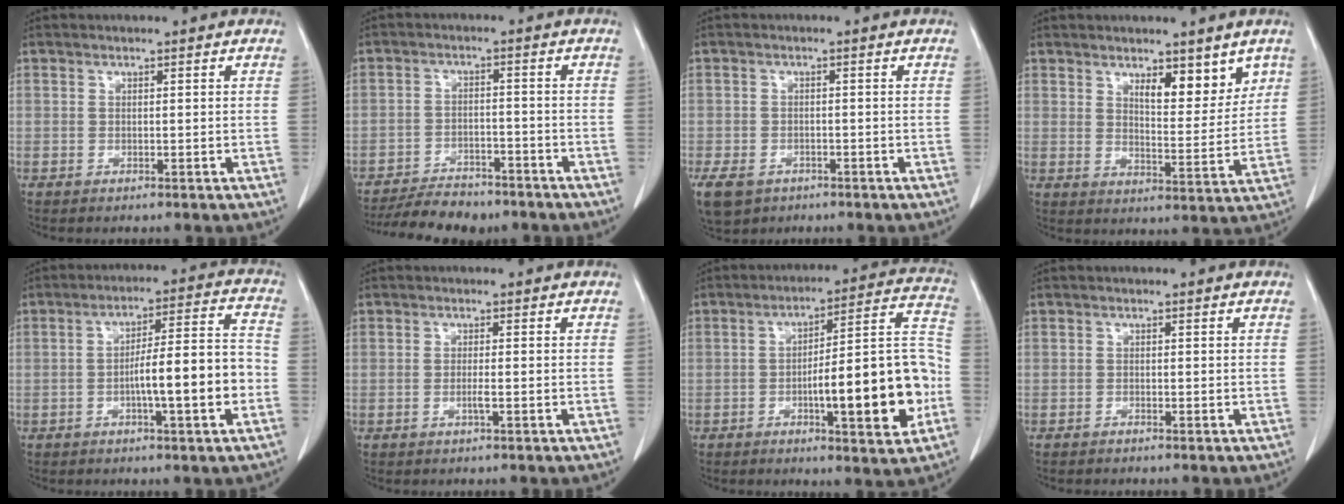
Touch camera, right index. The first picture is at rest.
{"total": 10.2, "force": [-9.0, 3.4, 3.4], "torque": [-0.048, -0.005, -0.135]}
{"total": 7.8, "force": [-4.5, 5.6, 3.1], "torque": [-0.077, -0.007, -0.065]}
{"total": 7.2, "force": [4.5, 2.5, 5.0], "torque": [-0.064, -0.013, 0.070]}
{"total": 10.9, "force": [-2.8, 1.0, 10.5], "torque": [-0.161, 0.019, -0.043]}
{"total": 1.4, "force": [-0.5, -0.1, 1.3], "torque": [-0.027, -0.002, -0.009]}
{"total": 17.3, "force": [-4.6, 2.9, 16.5], "torque": [-0.223, 0.023, -0.061]}
{"total": 0.5, "force": [-0.5, 0.0, 0.2], "torque": [-0.005, 0.000, -0.010]}